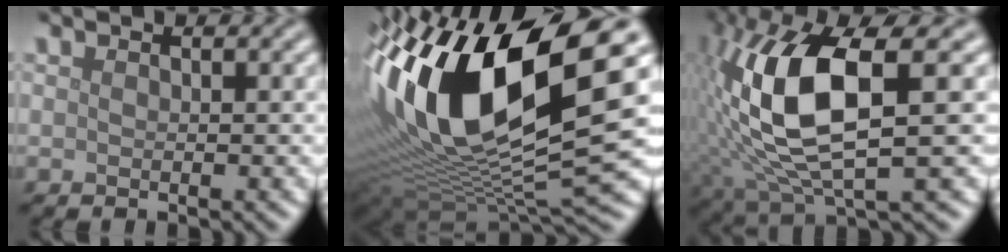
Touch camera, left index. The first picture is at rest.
{"total": 16.8, "force": [3.8, 7.1, 14.8], "torque": [-0.286, 0.012, 0.055]}
{"total": 11.7, "force": [1.5, 4.0, 10.9], "torque": [-0.229, -0.001, 0.032]}